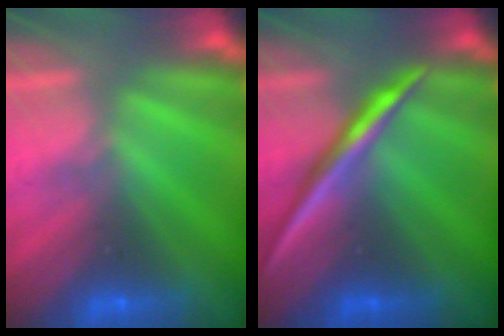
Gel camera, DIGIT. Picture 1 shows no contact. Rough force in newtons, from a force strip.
{"total": 2.2}